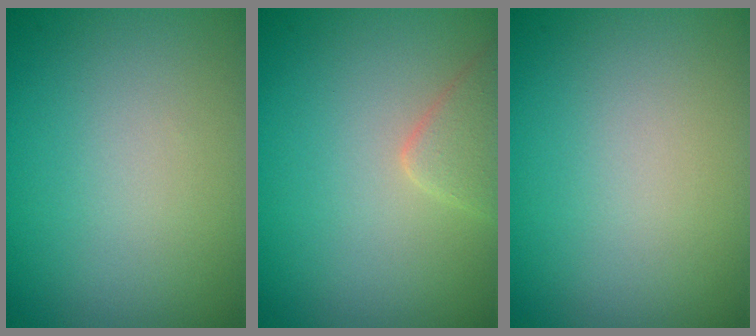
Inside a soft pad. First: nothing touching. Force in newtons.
{"total": 2.2, "press": 2.2, "slide": 0.1}
{"total": 0.0}